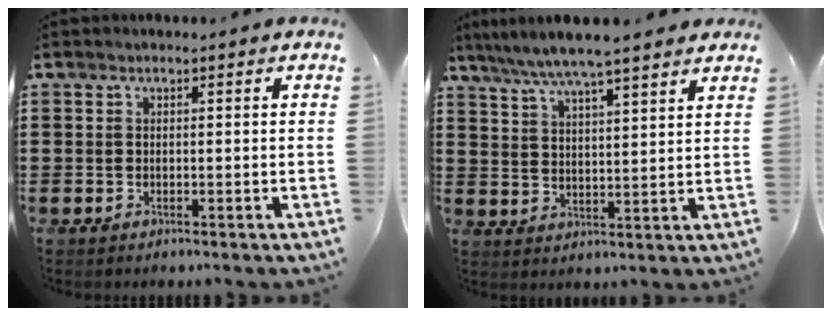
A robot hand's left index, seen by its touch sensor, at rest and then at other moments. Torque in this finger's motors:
{"motor_torque": [2.14, 0.00, 0.87, 0.21]}